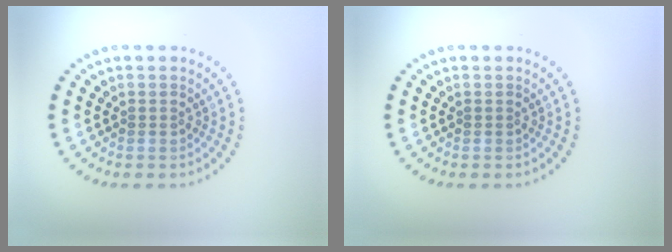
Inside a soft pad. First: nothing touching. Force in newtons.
{"total": 0.0}